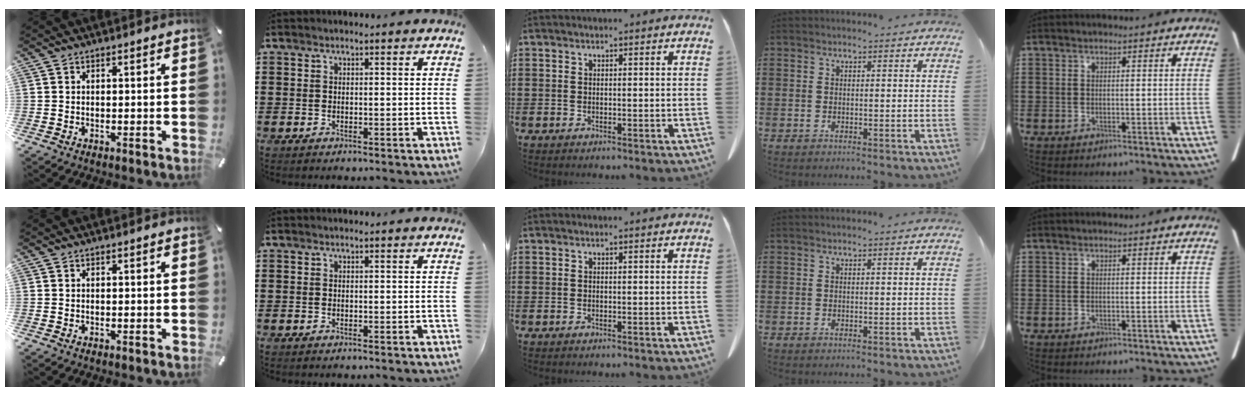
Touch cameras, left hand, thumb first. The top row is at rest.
{}